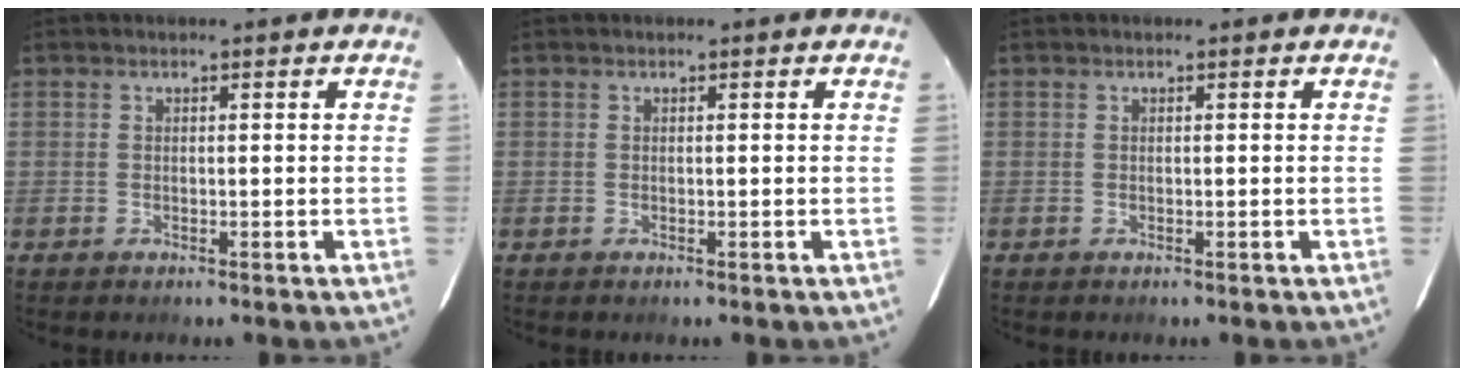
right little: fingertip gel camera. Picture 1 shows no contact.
{"total": 0.0}
{"total": 0.0}